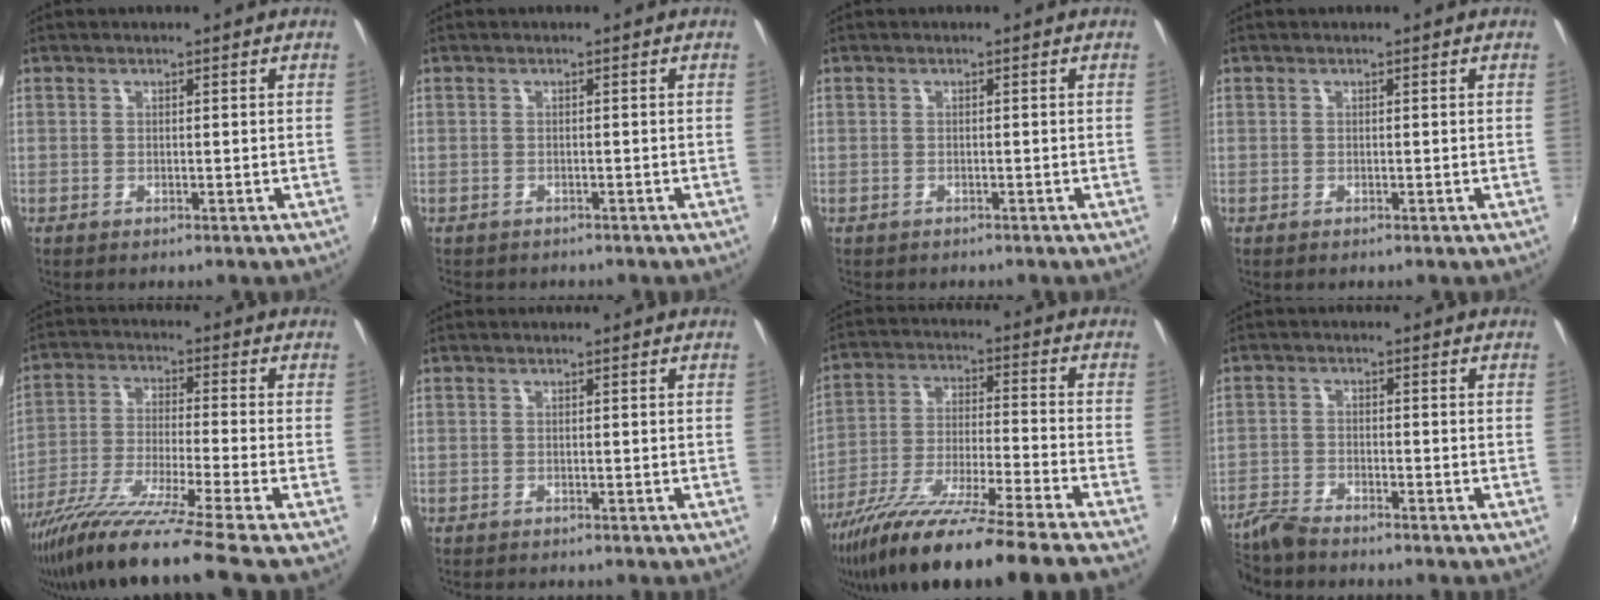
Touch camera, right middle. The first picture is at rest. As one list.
[{"total": 1.7, "force": [-1.5, 0.8, 0.3], "torque": [-0.011, -0.007, -0.021]}, {"total": 0.9, "force": [-0.7, 0.6, -0.1], "torque": [-0.003, -0.001, -0.011]}, {"total": 0.0}, {"total": 15.7, "force": [-13.0, -2.8, 8.4], "torque": [-0.161, -0.044, -0.233]}, {"total": 0.6, "force": [-0.6, 0.1, 0.2], "torque": [-0.002, -0.005, -0.011]}, {"total": 21.6, "force": [-17.8, -1.5, 12.1], "torque": [-0.208, -0.059, -0.300]}, {"total": 4.8, "force": [-4.5, 0.7, 1.4], "torque": [-0.041, -0.010, -0.096]}]